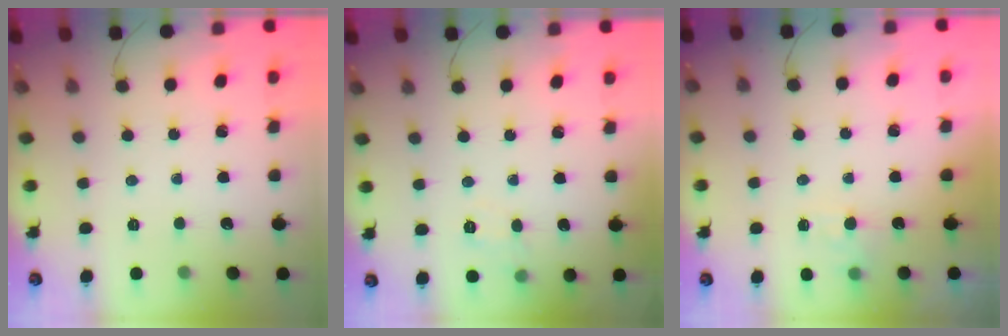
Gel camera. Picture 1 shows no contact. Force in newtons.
{"total": 4.4, "press": 4.1, "slide": 1.6}
{"total": 3.7, "press": 3.3, "slide": 1.6}